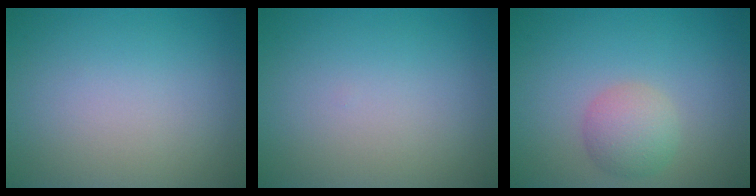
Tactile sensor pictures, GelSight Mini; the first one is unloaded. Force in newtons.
{"total": 0.0}
{"total": 2.9, "press": 2.9, "slide": 0.1}